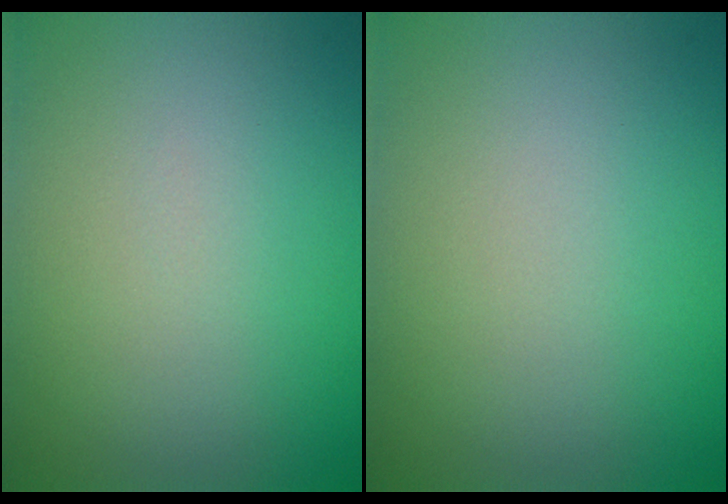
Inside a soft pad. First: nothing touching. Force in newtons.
{"total": 0.0}